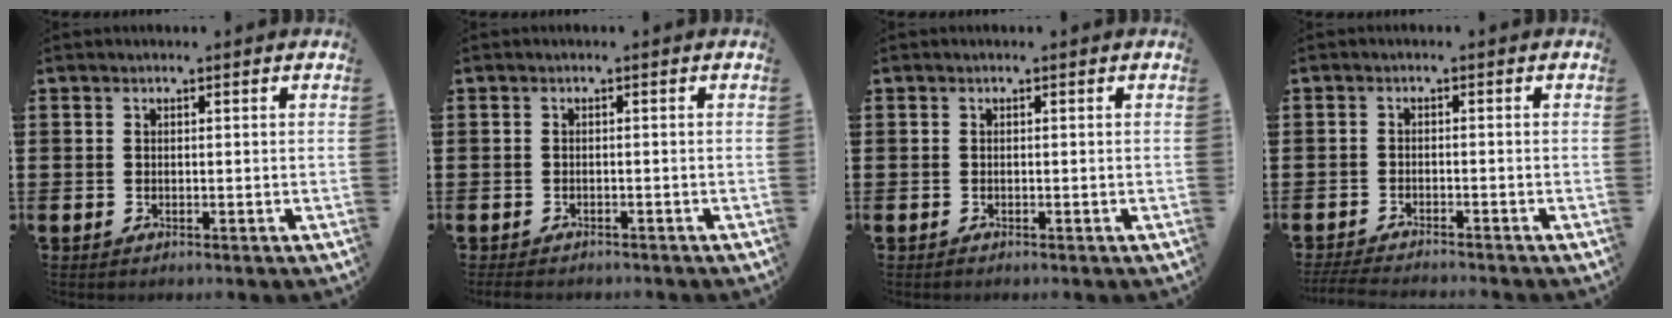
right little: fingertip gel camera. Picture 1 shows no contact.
{"total": 0.8, "force": [-0.7, 0.2, 0.2], "torque": [-0.006, -0.001, -0.015]}
{"total": 0.0}
{"total": 2.0, "force": [-1.9, -0.1, 0.5], "torque": [-0.007, 0.002, -0.038]}